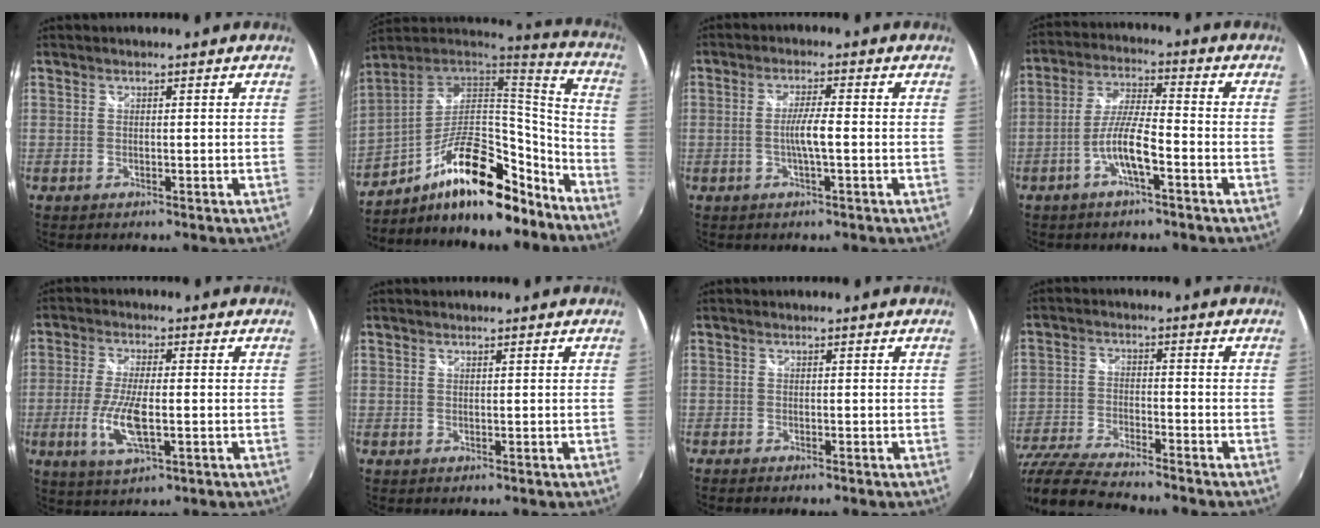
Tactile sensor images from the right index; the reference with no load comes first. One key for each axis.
{"total": 22.6, "fx": -14.3, "fy": 8.6, "fz": 15.2, "tx": -0.250, "ty": 0.016, "tz": -0.229}
{"total": 4.0, "fx": -0.8, "fy": -0.1, "fz": 3.9, "tx": -0.072, "ty": -0.002, "tz": -0.015}
{"total": 7.4, "fx": -3.5, "fy": 1.1, "fz": 6.4, "tx": -0.134, "ty": 0.004, "tz": -0.063}
{"total": 8.7, "fx": -2.2, "fy": 2.4, "fz": 8.1, "tx": -0.168, "ty": -0.013, "tz": -0.042}
{"total": 0.0}
{"total": 1.5, "fx": -1.3, "fy": 0.4, "fz": 0.6, "tx": -0.015, "ty": -0.011, "tz": -0.025}
{"total": 15.0, "fx": -13.0, "fy": 2.3, "fz": 7.0, "tx": -0.169, "ty": -0.035, "tz": -0.244}